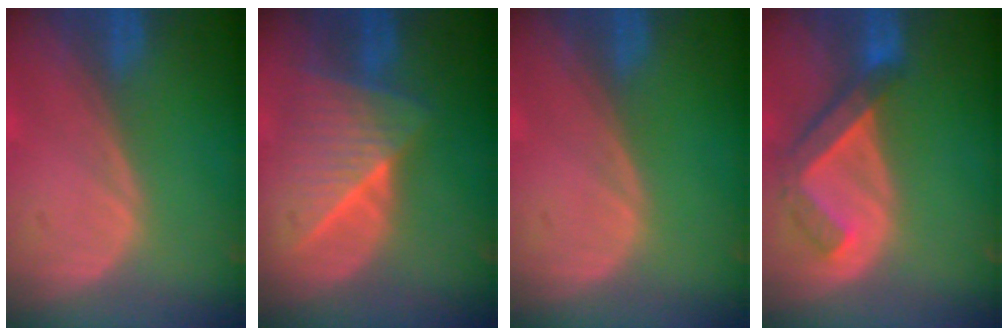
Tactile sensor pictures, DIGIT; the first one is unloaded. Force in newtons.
{"total": 7.4, "press": 7.4, "slide": 0.5}
{"total": 0.0}
{"total": 5.6, "press": 5.6, "slide": 0.3}